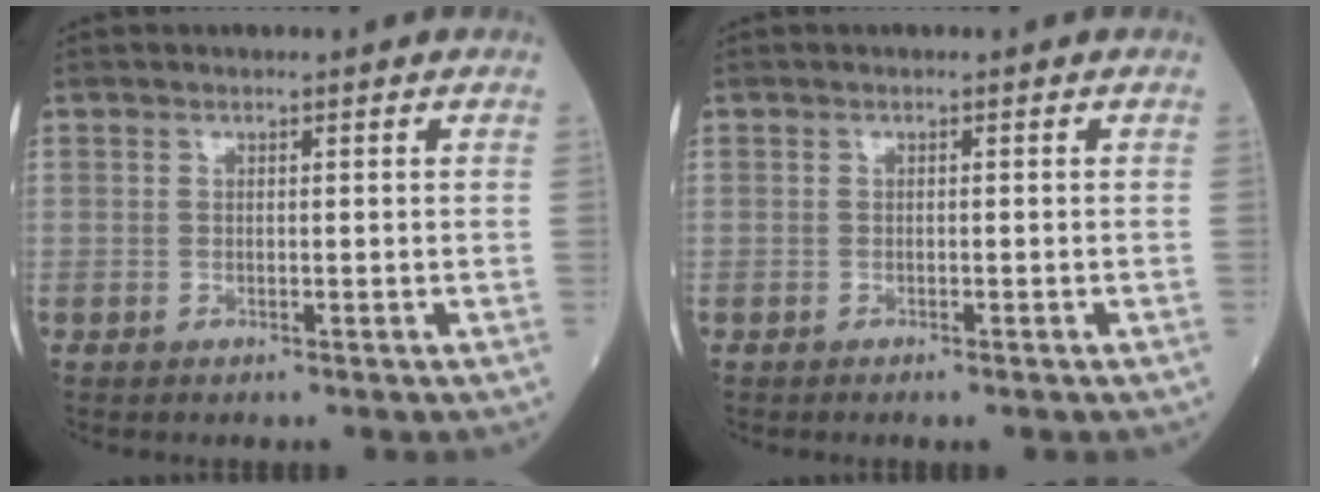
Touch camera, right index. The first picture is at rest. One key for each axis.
{"total": 1.3, "fx": -1.0, "fy": 0.1, "fz": 0.8, "tx": -0.008, "ty": -0.002, "tz": -0.013}